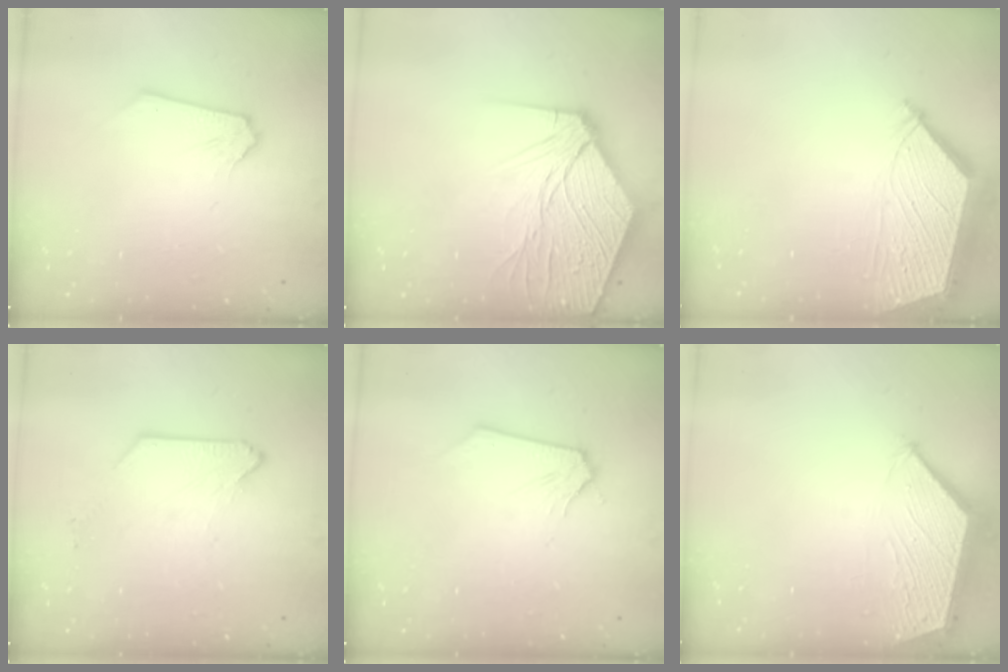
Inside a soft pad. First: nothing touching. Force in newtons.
{"total": 15.1, "press": 14.9, "slide": 2.6}
{"total": 6.5, "press": 6.4, "slide": 0.9}
{"total": 3.0, "press": 2.9, "slide": 0.5}
{"total": 0.0}
{"total": 3.6, "press": 3.5, "slide": 0.5}